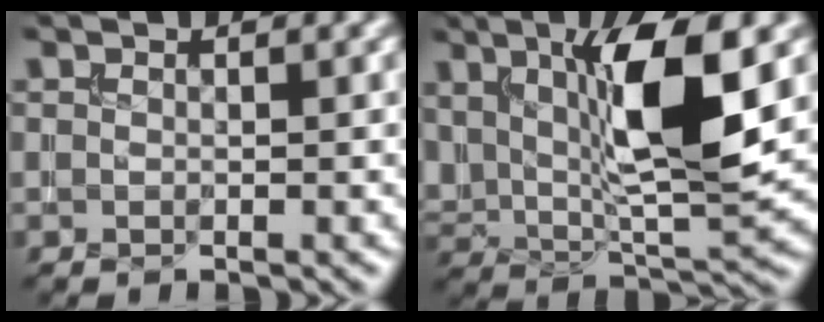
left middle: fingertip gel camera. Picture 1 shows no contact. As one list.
[{"total": 9.3, "force": [2.6, 2.9, 8.5], "torque": [-0.153, -0.008, 0.050]}]